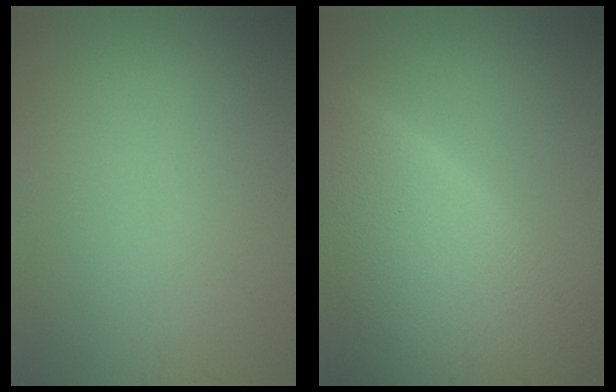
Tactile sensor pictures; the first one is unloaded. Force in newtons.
{"total": 13.3, "press": 13.2, "slide": 1.0}